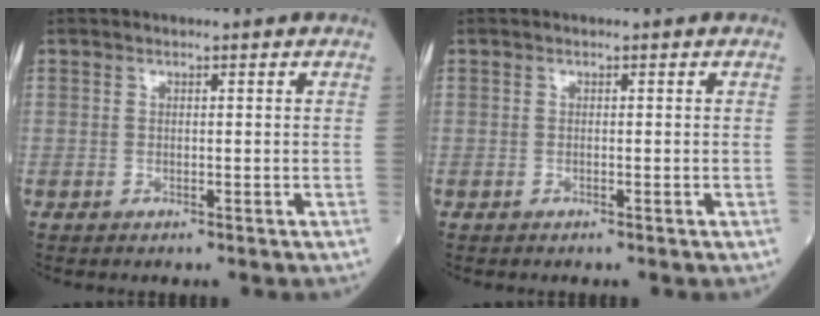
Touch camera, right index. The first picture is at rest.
{"total": 0.0}